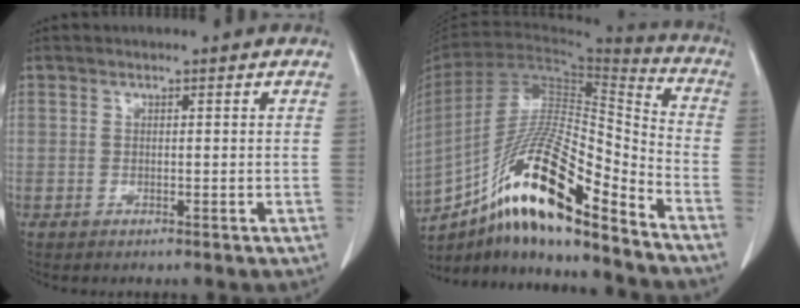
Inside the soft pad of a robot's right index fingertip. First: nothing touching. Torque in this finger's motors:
{"motor_torque": [1.37, -0.77, 0.97, 0.21]}